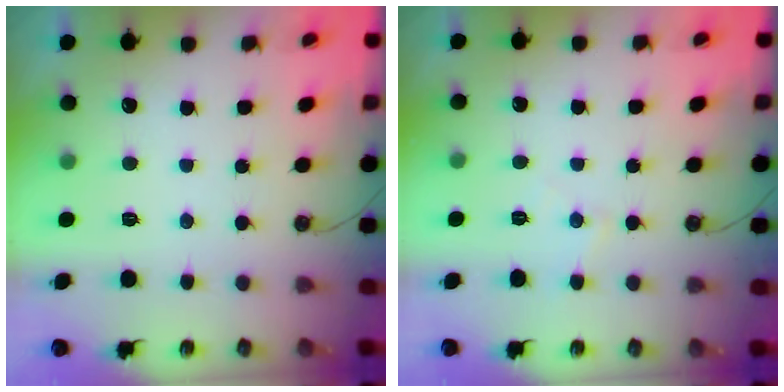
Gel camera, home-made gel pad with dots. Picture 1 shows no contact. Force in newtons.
{"total": 4.9, "press": 4.9, "slide": 0.5}